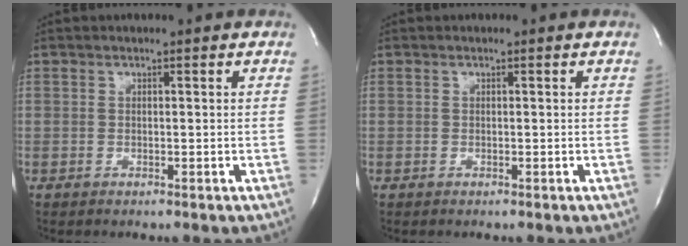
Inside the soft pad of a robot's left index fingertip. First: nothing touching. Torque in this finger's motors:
{"motor_torque": [0.00, 0.00, 0.00, 0.00]}